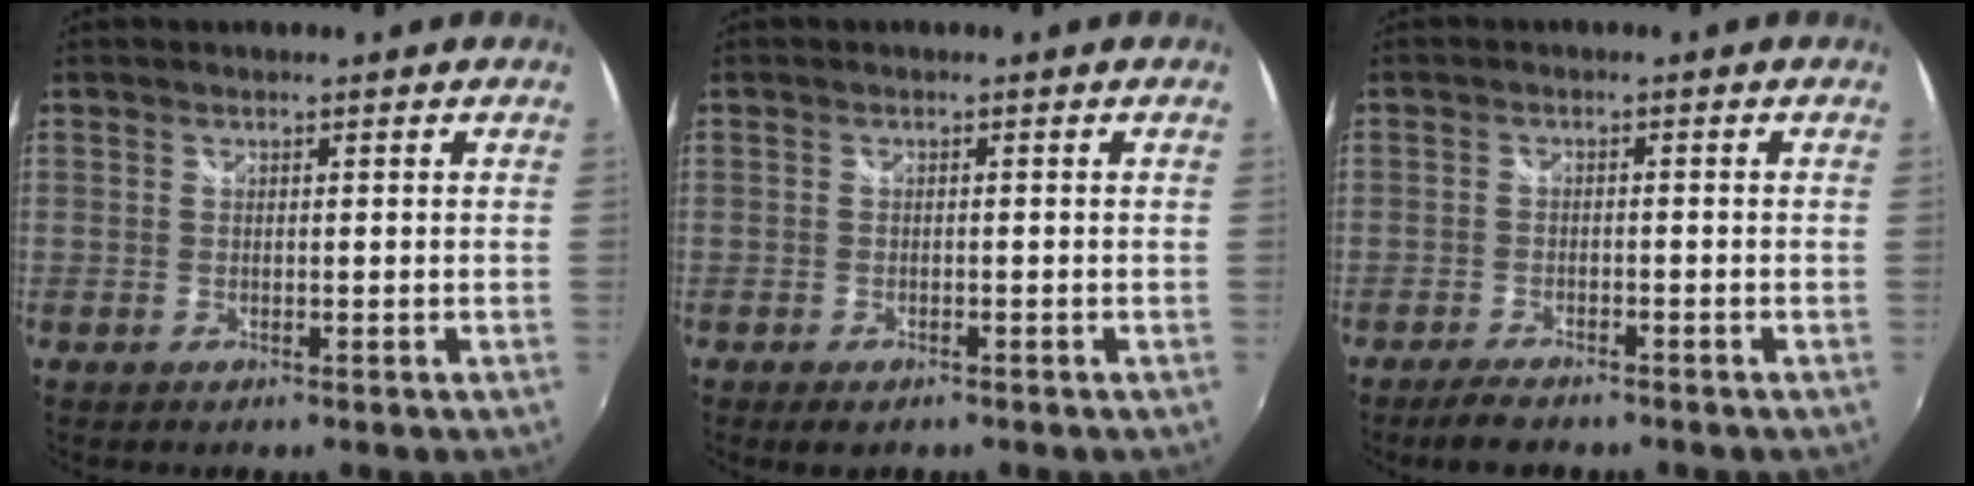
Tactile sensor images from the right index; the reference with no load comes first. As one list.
[{"total": 2.5, "force": [-1.8, 1.2, 1.2], "torque": [-0.027, -0.012, -0.028]}, {"total": 4.3, "force": [-3.8, 1.1, 1.8], "torque": [-0.050, -0.009, -0.065]}]